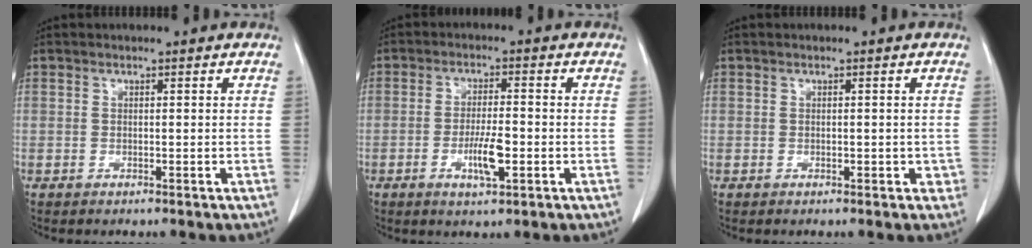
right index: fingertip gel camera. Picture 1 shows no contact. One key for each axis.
{"total": 5.3, "fx": -1.7, "fy": 1.1, "fz": 4.9, "tx": -0.091, "ty": -0.004, "tz": -0.029}
{"total": 1.3, "fx": -0.2, "fy": 1.0, "fz": 0.8, "tx": -0.004, "ty": 0.009, "tz": -0.002}